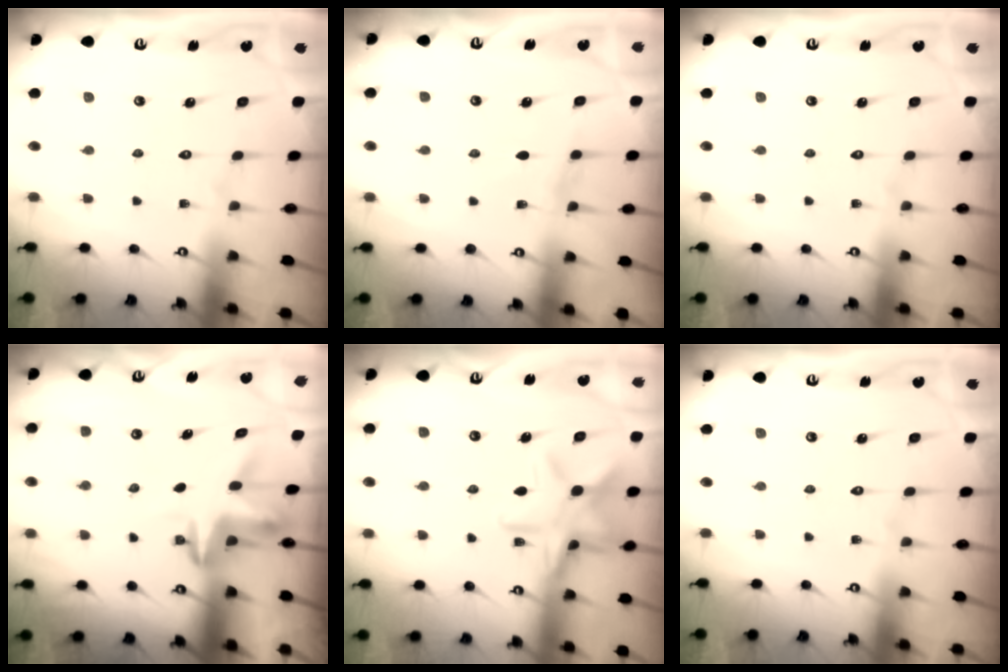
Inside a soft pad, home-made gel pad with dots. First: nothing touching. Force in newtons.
{"total": 1.9, "press": 1.9, "slide": 0.3}
{"total": 0.0}
{"total": 3.6, "press": 3.6, "slide": 0.2}
{"total": 13.3, "press": 13.3, "slide": 1.0}
{"total": 0.0}